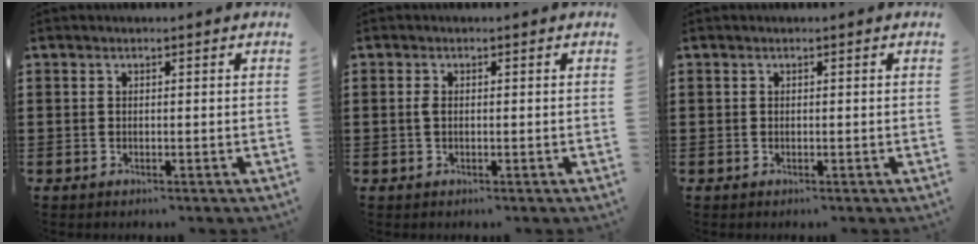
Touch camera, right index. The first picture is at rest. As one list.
[{"total": 1.3, "force": [0.0, 0.7, 1.1], "torque": [-0.031, 0.000, -0.004]}, {"total": 0.0}]